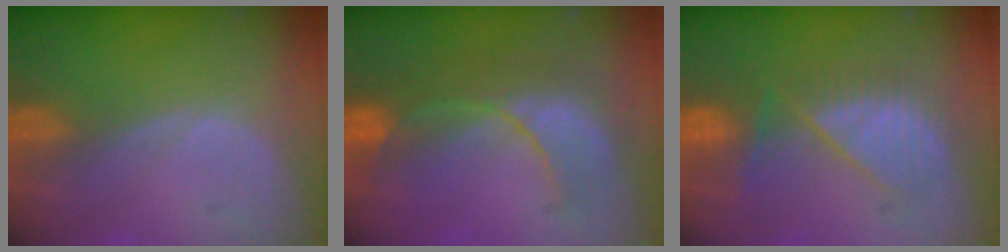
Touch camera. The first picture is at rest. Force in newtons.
{"total": 8.1, "press": 8.1, "slide": 0.7}
{"total": 8.1, "press": 8.1, "slide": 0.0}